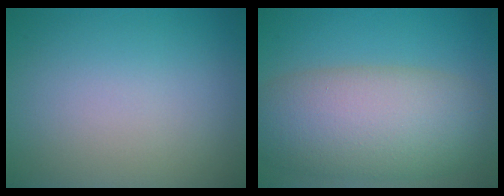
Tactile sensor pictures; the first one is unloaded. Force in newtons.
{"total": 9.6, "press": 9.6, "slide": 0.6}